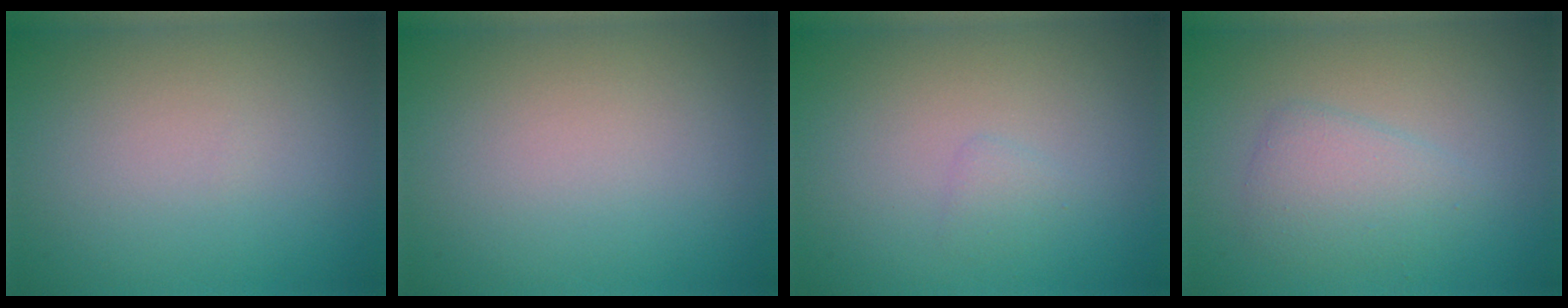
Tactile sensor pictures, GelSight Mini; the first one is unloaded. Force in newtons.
{"total": 0.0}
{"total": 0.8, "press": 0.8, "slide": 0.0}
{"total": 2.6, "press": 2.6, "slide": 0.1}